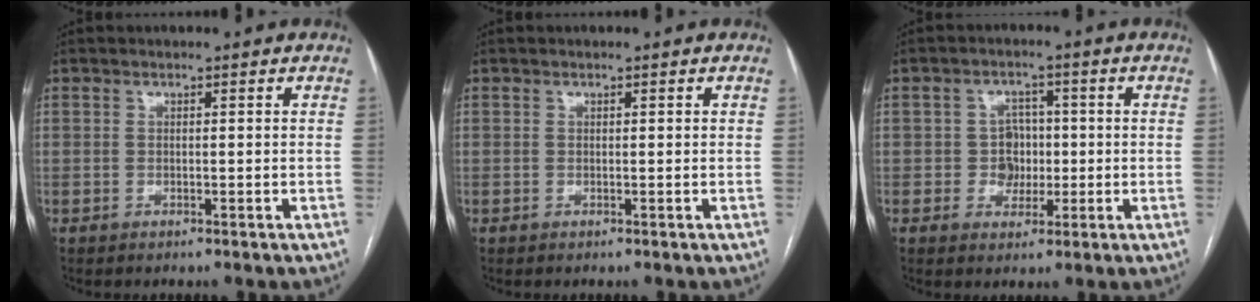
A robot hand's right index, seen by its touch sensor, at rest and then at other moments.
{"total": 0.0}
{"total": 4.2, "force": [-0.3, 4.0, 1.5], "torque": [-0.018, 0.015, 0.003]}